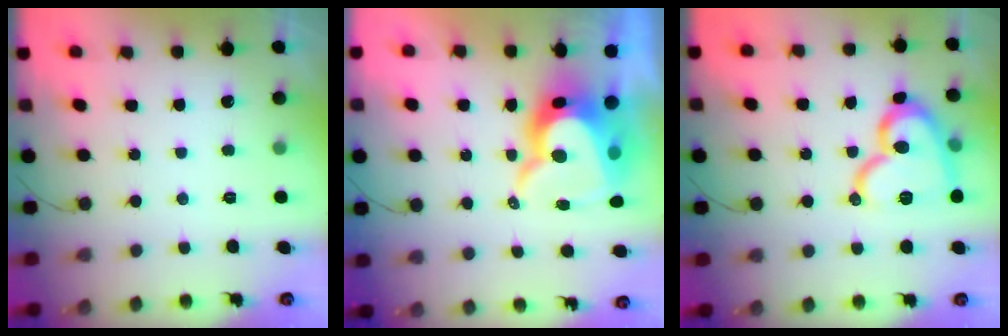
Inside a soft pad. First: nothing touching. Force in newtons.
{"total": 16.8, "press": 16.8, "slide": 1.3}
{"total": 17.1, "press": 17.0, "slide": 0.9}